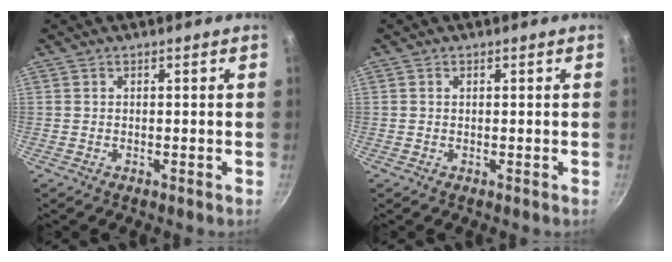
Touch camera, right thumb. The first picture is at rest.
{"total": 0.0}